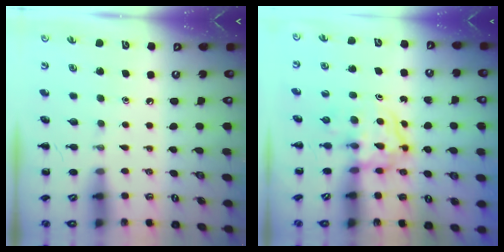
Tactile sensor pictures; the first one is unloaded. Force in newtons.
{"total": 3.8, "press": 3.8, "slide": 0.4}